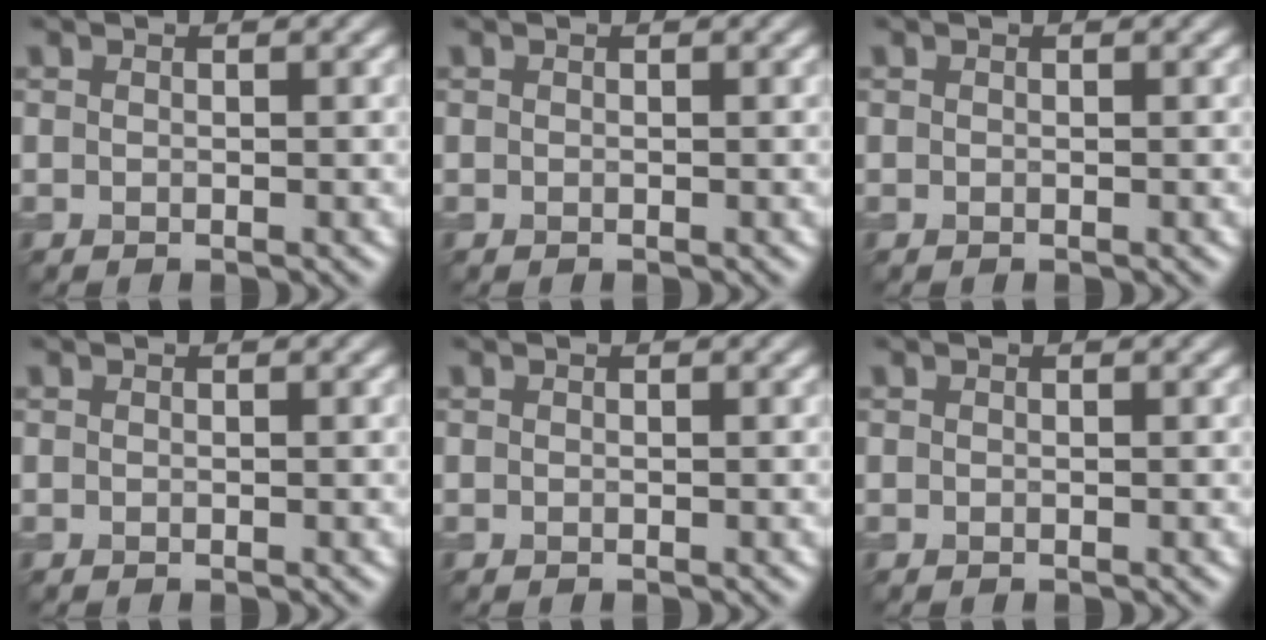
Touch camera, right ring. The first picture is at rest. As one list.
[{"total": 0.0}, {"total": 0.0}, {"total": 0.0}, {"total": 0.0}, {"total": 0.0}]